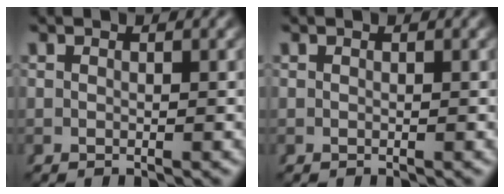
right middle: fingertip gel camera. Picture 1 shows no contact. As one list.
[{"total": 0.0}]